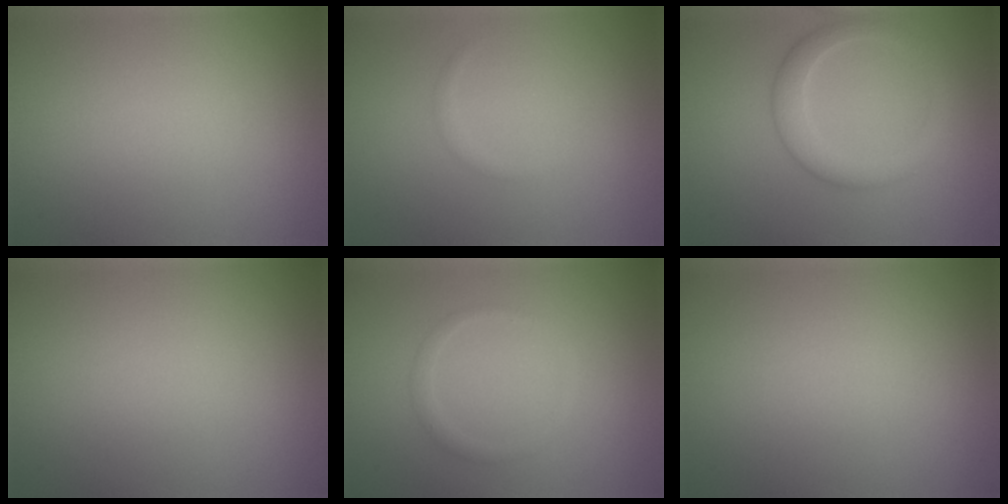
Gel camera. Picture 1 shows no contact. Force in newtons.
{"total": 0.6, "press": 0.5, "slide": 0.1}
{"total": 3.0, "press": 3.0, "slide": 0.1}
{"total": 0.0}
{"total": 1.0, "press": 1.0, "slide": 0.1}
{"total": 0.0}